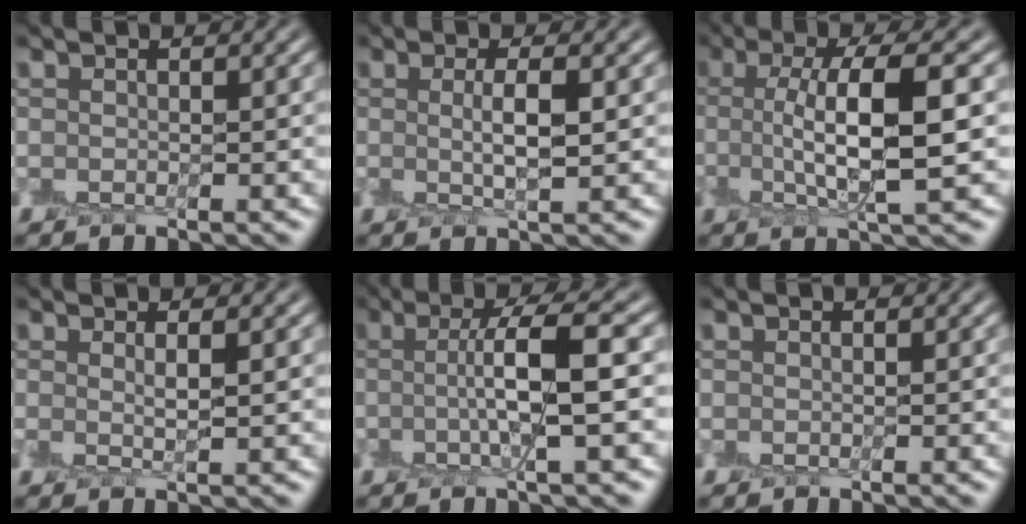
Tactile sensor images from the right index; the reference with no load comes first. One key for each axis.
{"total": 2.6, "fx": 0.2, "fy": 0.4, "fz": 2.6, "tx": -0.050, "ty": 0.000, "tz": 0.004}
{"total": 7.3, "fx": 0.5, "fy": 2.0, "fz": 7.0, "tx": -0.122, "ty": 0.006, "tz": 0.007}
{"total": 1.3, "fx": 0.4, "fy": 0.0, "fz": 1.2, "tx": -0.023, "ty": -0.003, "tz": 0.006}
{"total": 5.4, "fx": 0.1, "fy": 0.7, "fz": 5.3, "tx": -0.098, "ty": 0.008, "tz": -0.002}
{"total": 0.0}